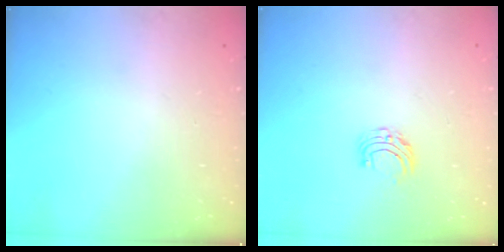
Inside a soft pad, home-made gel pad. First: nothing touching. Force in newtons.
{"total": 5.0, "press": 5.0, "slide": 0.4}